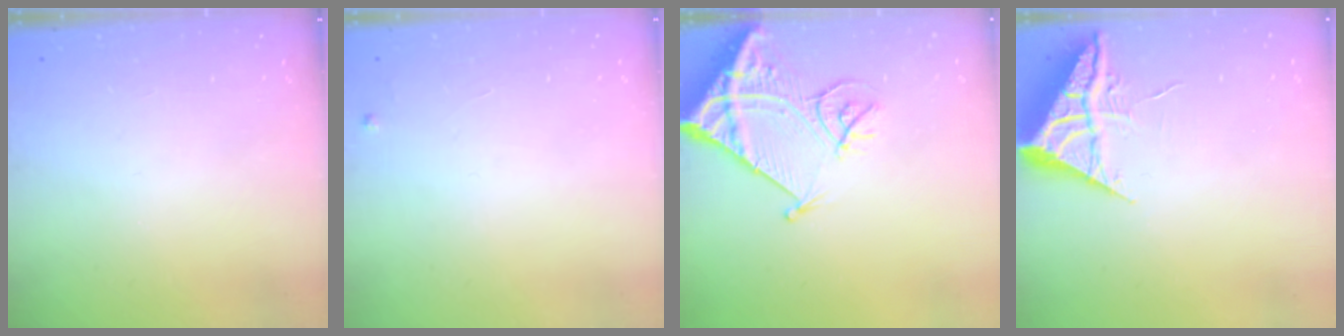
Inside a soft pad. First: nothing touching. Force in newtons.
{"total": 2.4, "press": 2.4, "slide": 0.4}
{"total": 16.0, "press": 15.9, "slide": 1.8}
{"total": 7.0, "press": 7.0, "slide": 0.3}